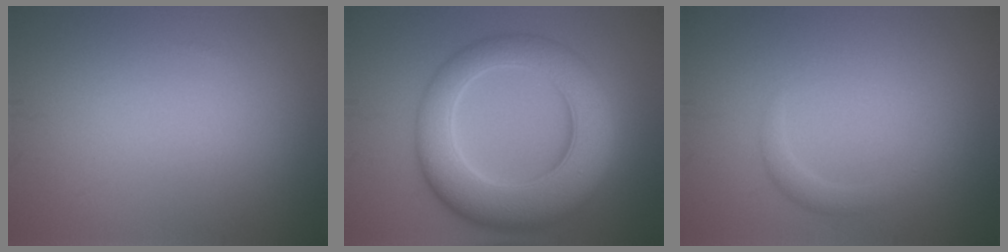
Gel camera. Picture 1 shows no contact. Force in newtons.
{"total": 10.4, "press": 10.4, "slide": 0.1}
{"total": 1.3, "press": 1.3, "slide": 0.2}